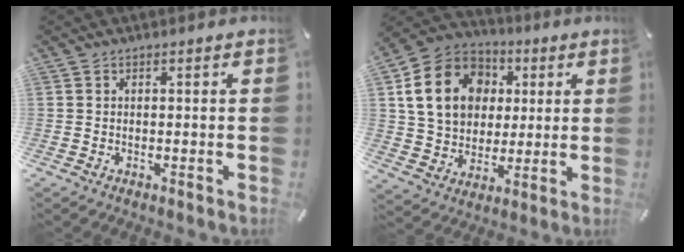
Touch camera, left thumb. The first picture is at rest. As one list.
[{"total": 17.4, "force": [3.7, 14.4, 9.1], "torque": [-0.184, 0.006, 0.070]}]